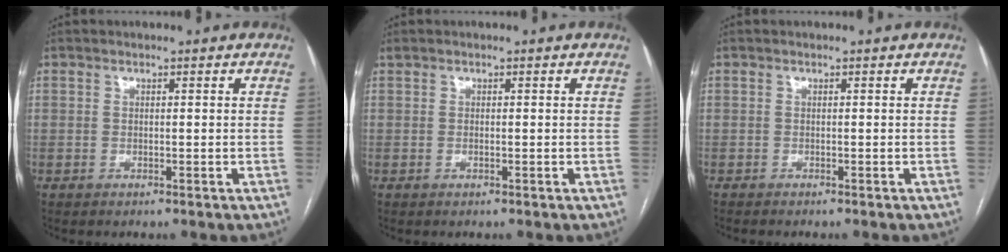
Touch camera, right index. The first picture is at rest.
{"total": 0.9, "force": [0.1, 0.4, 0.7], "torque": [-0.022, 0.002, 0.004]}
{"total": 1.3, "force": [-1.2, 0.2, 0.5], "torque": [-0.010, -0.004, -0.014]}